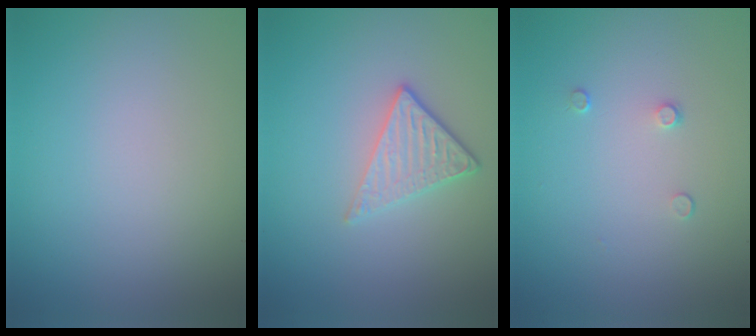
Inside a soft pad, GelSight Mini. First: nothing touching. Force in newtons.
{"total": 3.1, "press": 2.5, "slide": 1.9}
{"total": 0.8, "press": 0.4, "slide": 0.6}